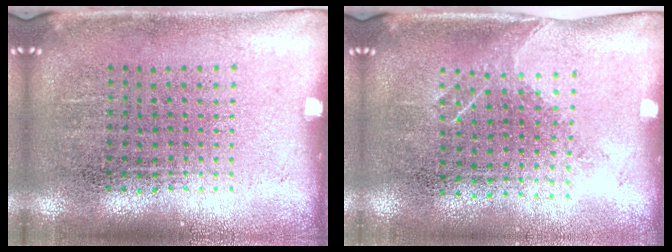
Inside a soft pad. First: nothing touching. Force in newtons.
{"total": 1.1, "press": 0.9, "slide": 0.7}